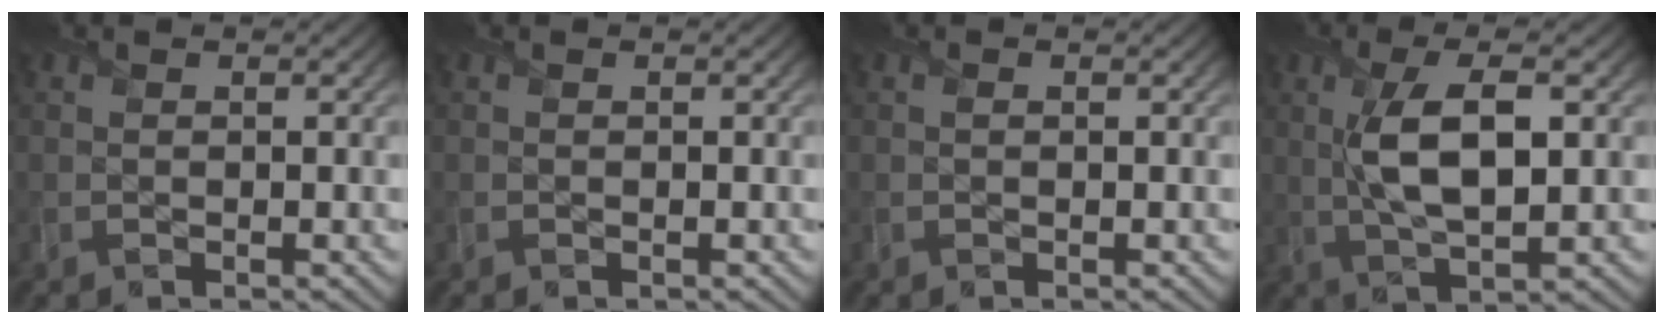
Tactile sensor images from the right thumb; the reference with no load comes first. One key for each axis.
{"total": 0.0}
{"total": 0.0}
{"total": 8.5, "fx": 1.0, "fy": 3.1, "fz": 7.8, "tx": -0.157, "ty": 0.000, "tz": 0.019}